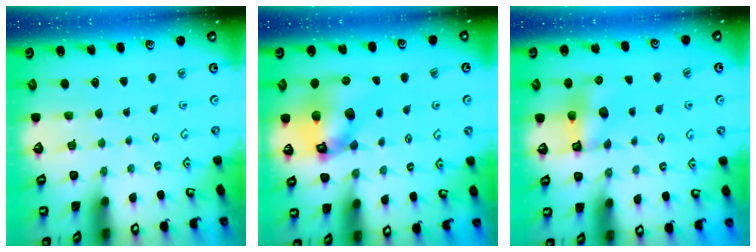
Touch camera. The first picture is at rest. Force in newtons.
{"total": 13.5, "press": 13.3, "slide": 1.9}
{"total": 6.8, "press": 6.8, "slide": 0.1}